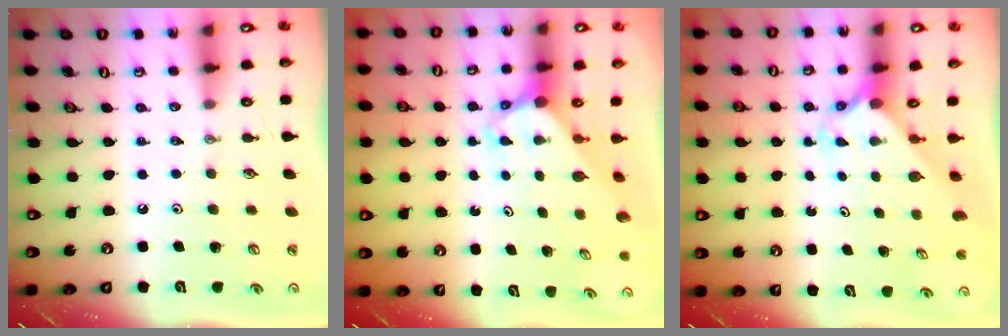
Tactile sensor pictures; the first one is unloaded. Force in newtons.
{"total": 3.3, "press": 3.3, "slide": 0.2}
{"total": 2.3, "press": 2.3, "slide": 0.2}